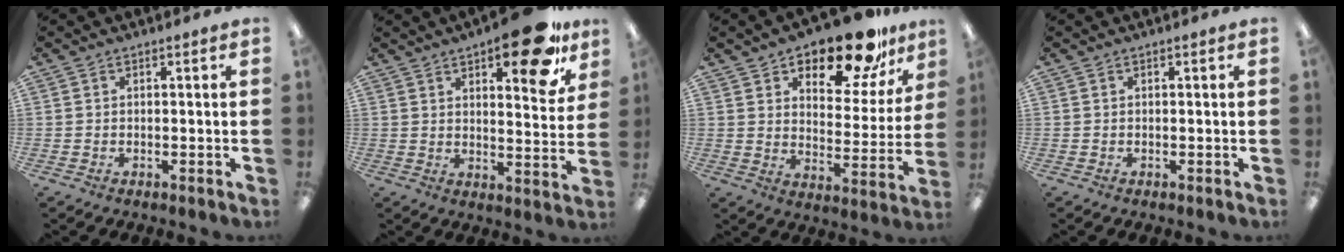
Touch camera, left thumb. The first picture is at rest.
{"total": 15.6, "force": [10.2, 5.1, 10.6], "torque": [-0.123, -0.064, 0.159]}
{"total": 17.0, "force": [13.6, 6.6, 7.8], "torque": [-0.123, -0.090, 0.234]}
{"total": 0.0}